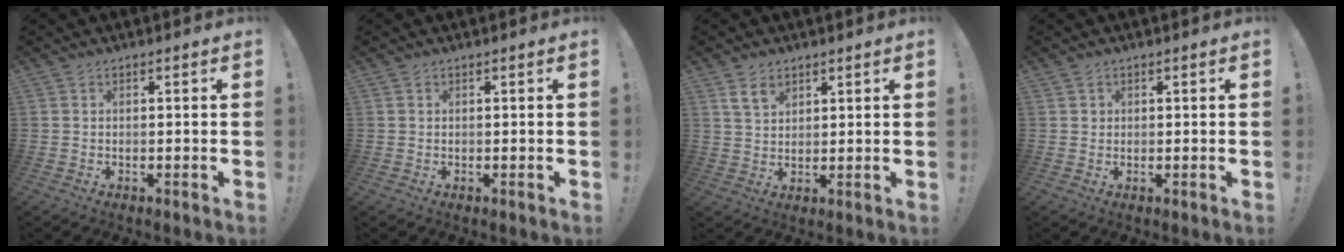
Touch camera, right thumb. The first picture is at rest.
{"total": 0.0}
{"total": 6.2, "force": [3.6, 4.3, 2.7], "torque": [-0.043, -0.008, 0.070]}
{"total": 1.2, "force": [0.5, 1.1, 0.0], "torque": [0.003, 0.000, 0.008]}